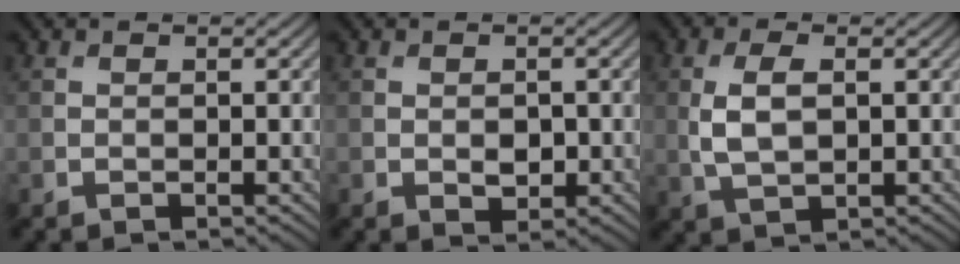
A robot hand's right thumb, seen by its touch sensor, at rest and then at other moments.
{"total": 1.9, "force": [-0.3, 1.2, 1.4], "torque": [-0.023, -0.007, -0.003]}
{"total": 4.4, "force": [0.4, 2.2, 3.8], "torque": [-0.092, -0.001, 0.011]}